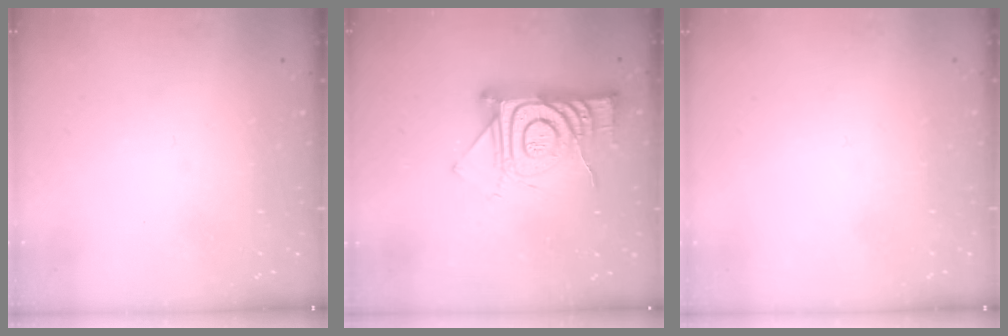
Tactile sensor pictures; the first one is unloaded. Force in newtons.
{"total": 14.7, "press": 14.6, "slide": 1.2}
{"total": 1.5, "press": 1.5, "slide": 0.1}